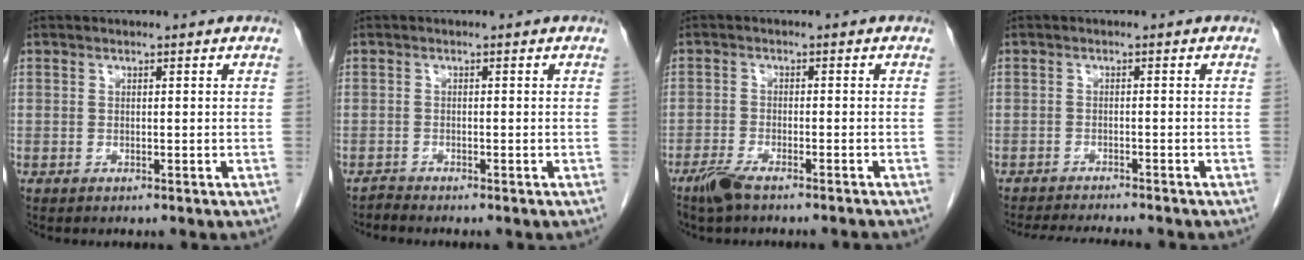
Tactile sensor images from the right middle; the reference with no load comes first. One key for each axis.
{"total": 0.9, "fx": -0.8, "fy": -0.2, "fz": -0.3, "tx": 0.003, "ty": -0.006, "tz": -0.016}
{"total": 5.1, "fx": -4.2, "fy": 0.5, "fz": 2.7, "tx": -0.048, "ty": -0.010, "tz": -0.075}
{"total": 7.6, "fx": -7.0, "fy": 0.3, "fz": 2.8, "tx": -0.037, "ty": -0.013, "tz": -0.106}